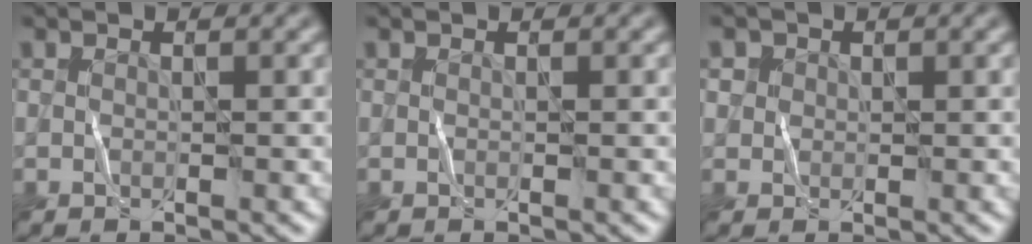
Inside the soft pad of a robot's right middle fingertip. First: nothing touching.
{"total": 0.0}
{"total": 1.3, "force": [0.8, 1.1, 0.0], "torque": [0.004, 0.006, -0.003]}